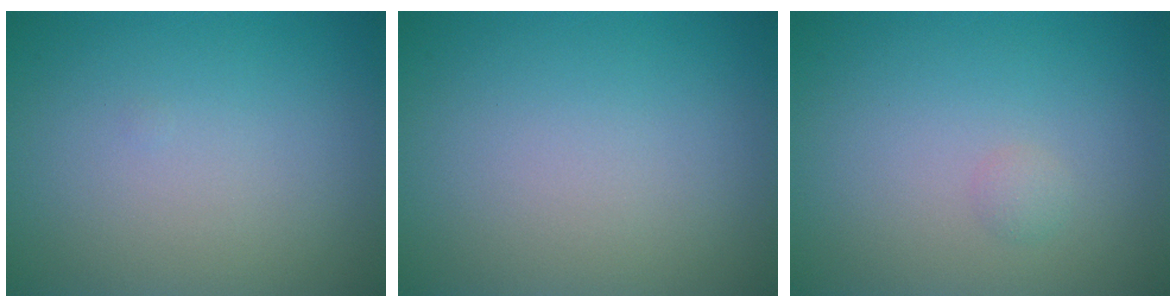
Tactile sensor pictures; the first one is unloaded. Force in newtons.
{"total": 0.0}
{"total": 0.7, "press": 0.7, "slide": 0.0}